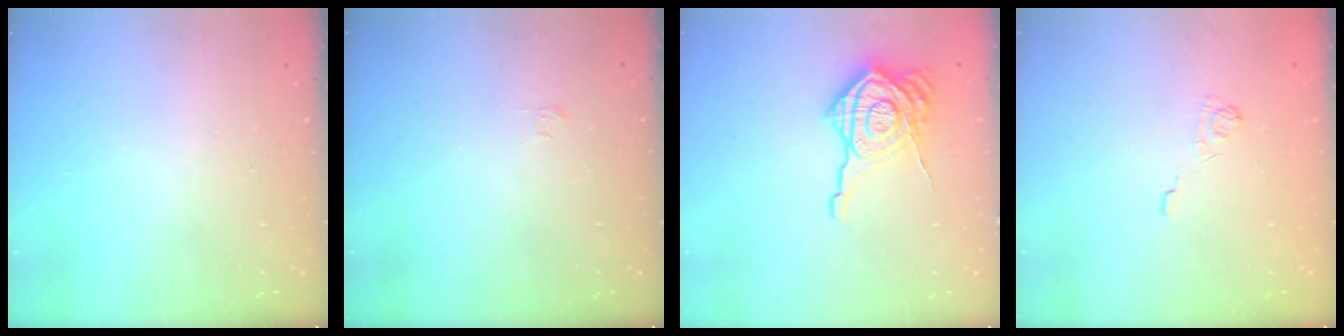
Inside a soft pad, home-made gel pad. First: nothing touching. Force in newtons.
{"total": 3.0, "press": 3.0, "slide": 0.3}
{"total": 15.4, "press": 15.3, "slide": 1.0}
{"total": 2.5, "press": 2.1, "slide": 1.3}